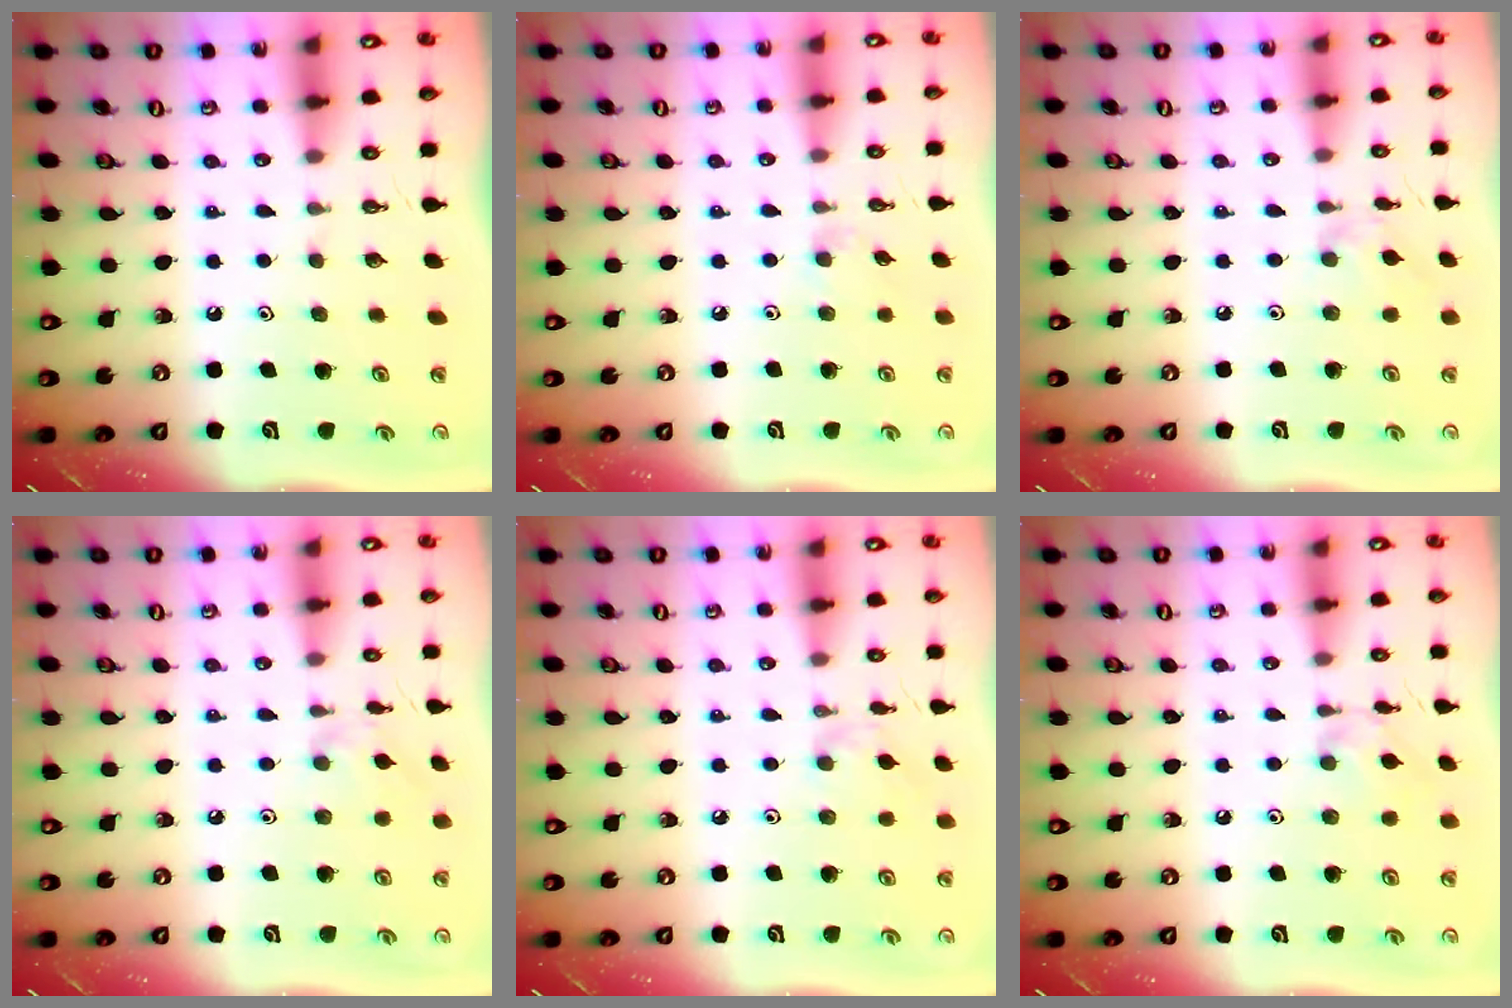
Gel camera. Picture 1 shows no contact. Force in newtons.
{"total": 3.1, "press": 3.1, "slide": 0.4}
{"total": 2.8, "press": 2.7, "slide": 0.6}
{"total": 1.6, "press": 1.6, "slide": 0.3}
{"total": 1.3, "press": 1.3, "slide": 0.4}
{"total": 4.9, "press": 4.9, "slide": 0.6}